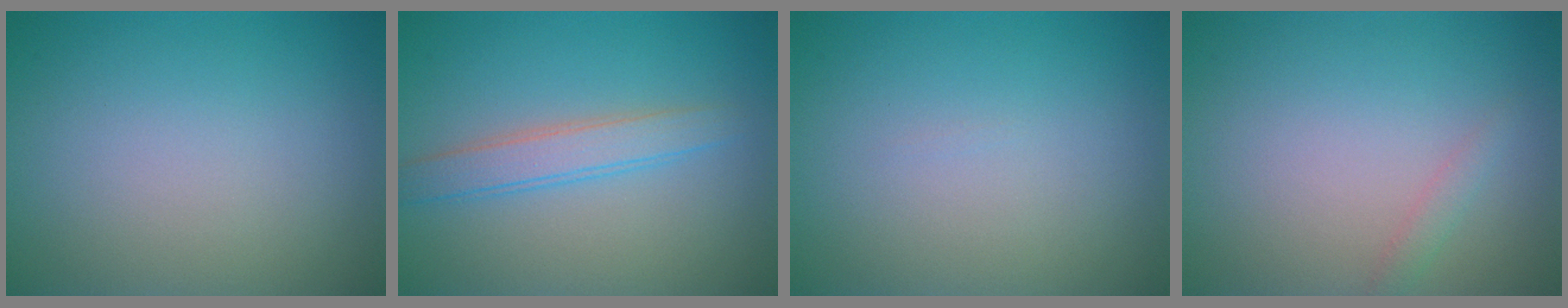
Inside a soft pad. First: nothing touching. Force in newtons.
{"total": 2.8, "press": 2.7, "slide": 0.1}
{"total": 0.0}
{"total": 0.9, "press": 0.9, "slide": 0.0}